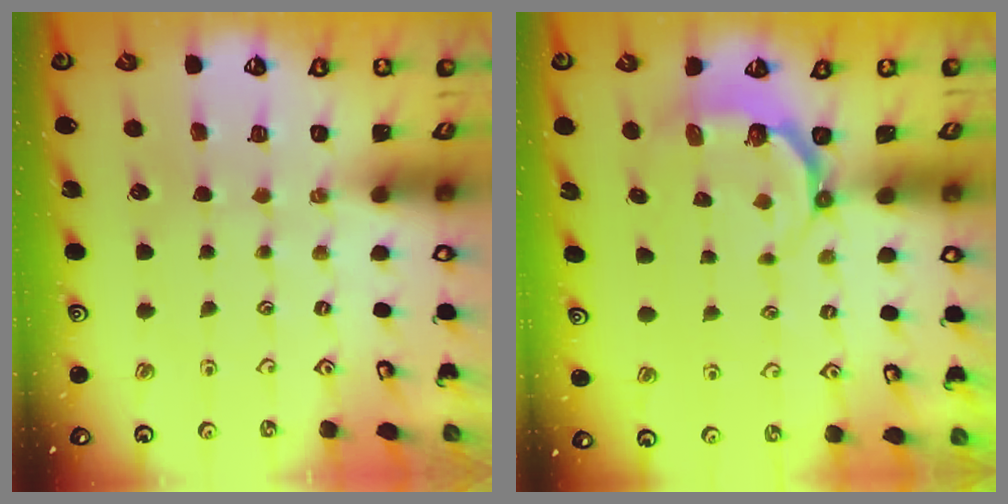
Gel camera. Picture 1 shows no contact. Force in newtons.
{"total": 5.6, "press": 4.6, "slide": 3.1}